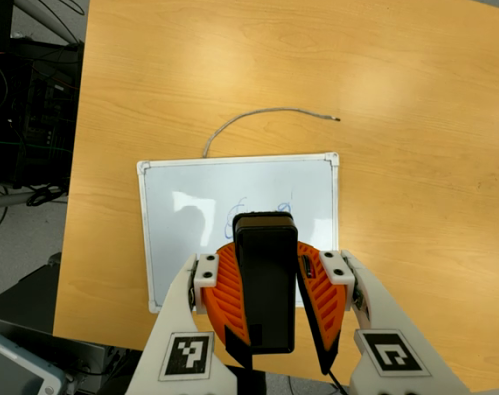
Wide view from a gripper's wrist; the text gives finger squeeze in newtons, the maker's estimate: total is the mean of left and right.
{"total": 12.4, "left": 10.7, "right": 14.1}